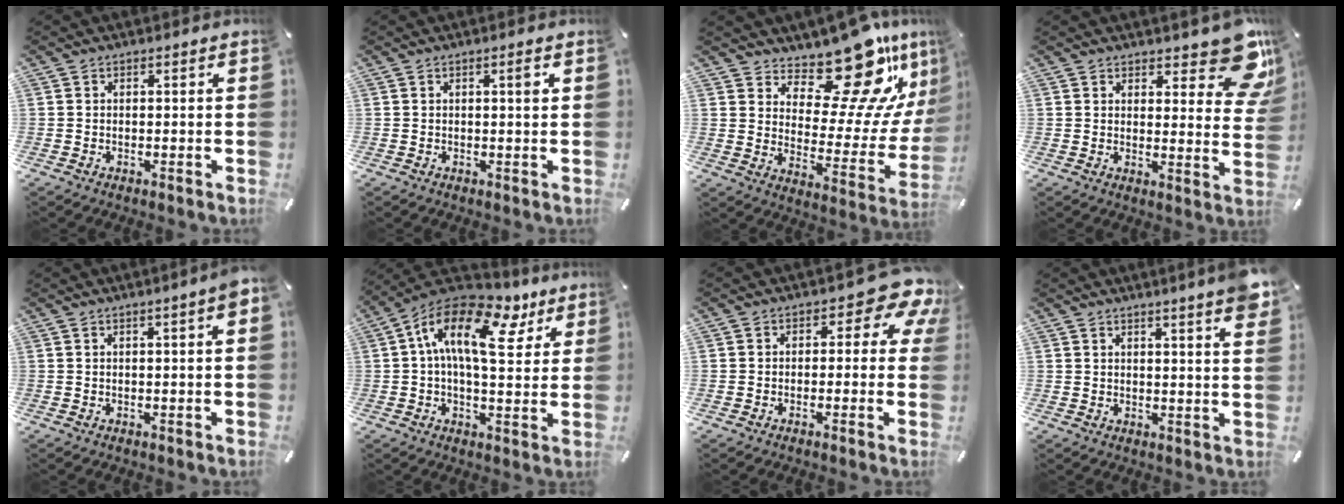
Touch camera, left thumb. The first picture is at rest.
{"total": 1.9, "force": [0.6, 0.0, 1.8], "torque": [-0.027, -0.003, 0.005]}
{"total": 19.3, "force": [15.7, 6.5, 9.3], "torque": [-0.129, -0.141, 0.260]}
{"total": 12.7, "force": [8.5, 5.6, 7.5], "torque": [-0.076, -0.065, 0.149]}
{"total": 3.3, "force": [1.0, 0.2, 3.2], "torque": [-0.051, -0.005, 0.016]}
{"total": 16.5, "force": [6.6, 7.6, 13.1], "torque": [-0.243, -0.034, 0.107]}
{"total": 8.3, "force": [3.2, 4.2, 6.4], "torque": [-0.078, -0.019, 0.052]}
{"total": 5.4, "force": [4.1, 0.2, 3.5], "torque": [-0.054, -0.024, 0.067]}